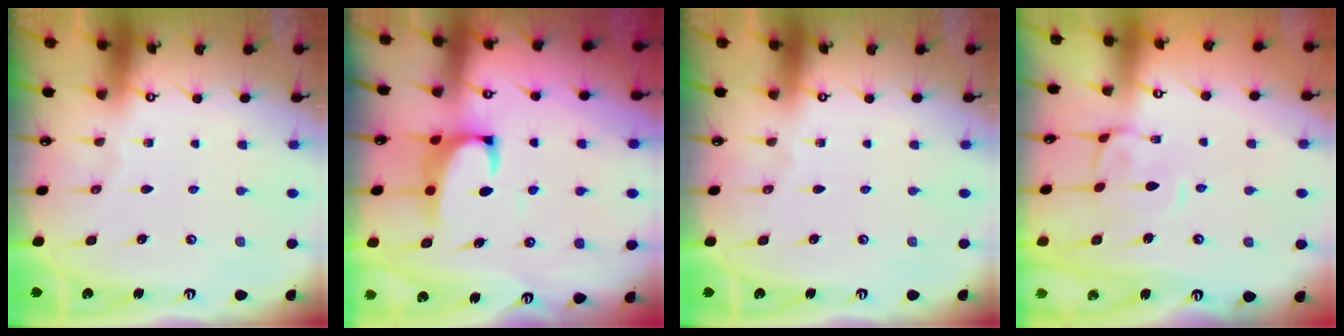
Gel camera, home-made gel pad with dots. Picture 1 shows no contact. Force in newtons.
{"total": 2.2, "press": 2.0, "slide": 0.9}
{"total": 0.0}
{"total": 0.9, "press": 0.3, "slide": 0.8}